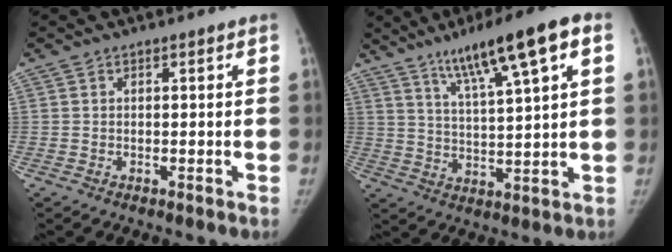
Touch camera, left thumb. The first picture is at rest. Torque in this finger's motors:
{"motor_torque": [0.17, 0.31, 0.30, -0.11, 0.10]}